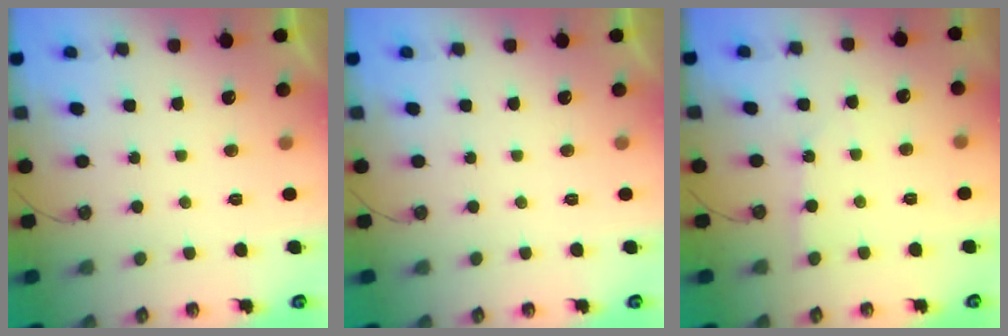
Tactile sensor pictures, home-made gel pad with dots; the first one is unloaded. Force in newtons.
{"total": 0.0}
{"total": 4.9, "press": 4.9, "slide": 0.5}